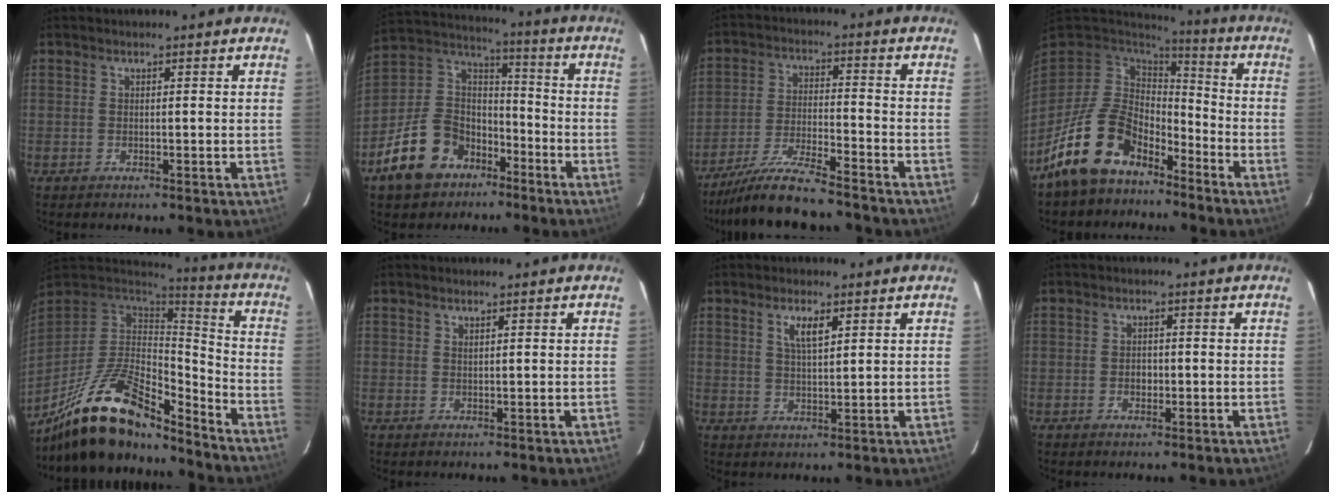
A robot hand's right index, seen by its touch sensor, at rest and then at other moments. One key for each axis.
{"total": 16.5, "fx": -9.3, "fy": 11.5, "fz": 7.3, "tx": -0.180, "ty": 0.042, "tz": -0.145}
{"total": 12.6, "fx": -11.4, "fy": 0.7, "fz": 5.3, "tx": -0.112, "ty": -0.013, "tz": -0.201}
{"total": 14.8, "fx": -9.8, "fy": 8.6, "fz": 7.0, "tx": -0.157, "ty": 0.005, "tz": -0.163}
{"total": 20.1, "fx": -15.0, "fy": 6.6, "fz": 11.7, "tx": -0.241, "ty": -0.018, "tz": -0.266}
{"total": 0.6, "fx": 0.5, "fy": 0.1, "fz": 0.3, "tx": -0.005, "ty": 0.001, "tz": 0.010}
{"total": 4.0, "fx": 2.1, "fy": 1.2, "fz": 3.2, "tx": -0.059, "ty": 0.001, "tz": 0.039}
{"total": 1.8, "fx": -0.4, "fy": 1.5, "fz": 0.9, "tx": -0.017, "ty": 0.004, "tz": -0.007}